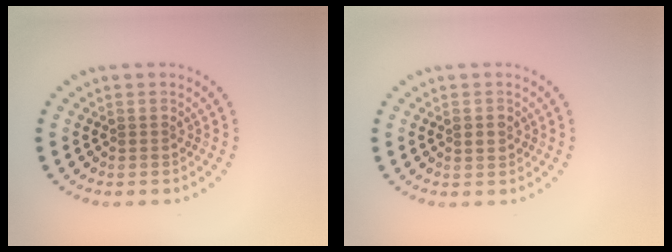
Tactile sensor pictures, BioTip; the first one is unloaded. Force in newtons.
{"total": 1.0, "press": 1.0, "slide": 0.1}